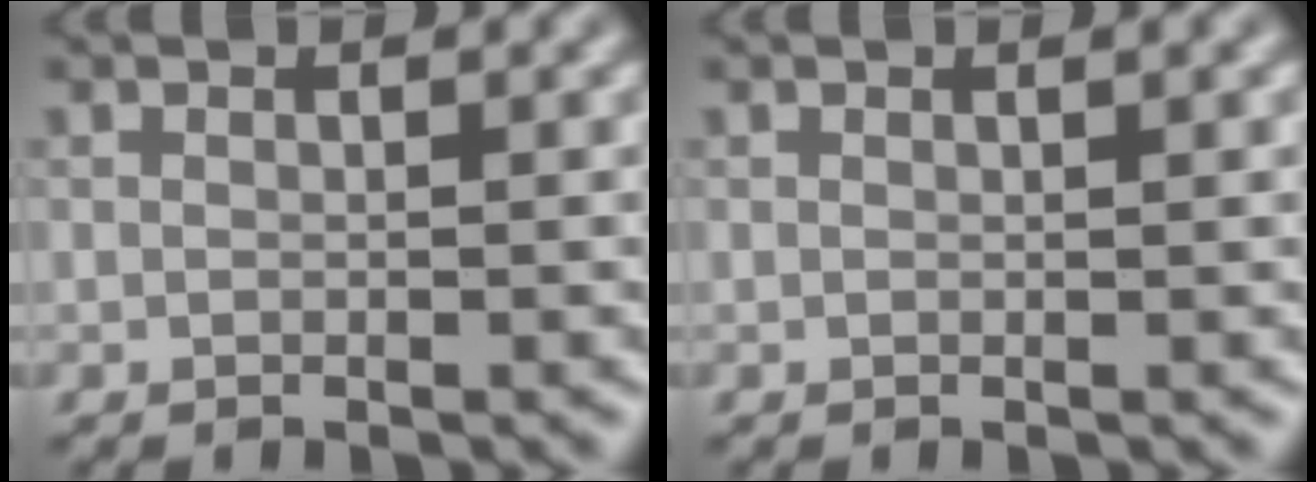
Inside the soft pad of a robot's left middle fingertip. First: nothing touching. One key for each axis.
{"total": 0.5, "fx": 0.3, "fy": 0.1, "fz": 0.4, "tx": -0.002, "ty": 0.002, "tz": 0.005}